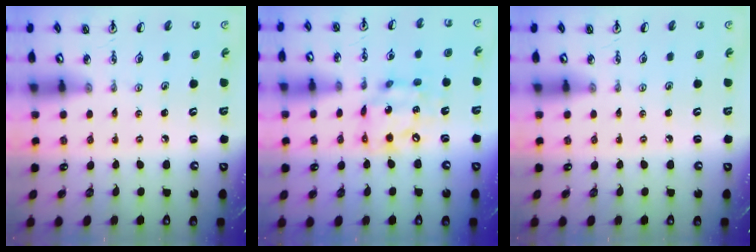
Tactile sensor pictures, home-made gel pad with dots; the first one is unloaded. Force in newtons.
{"total": 12.1, "press": 12.0, "slide": 1.5}
{"total": 0.0}